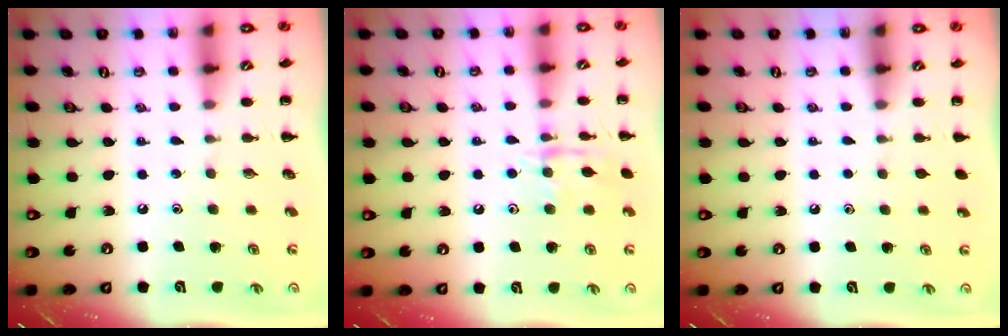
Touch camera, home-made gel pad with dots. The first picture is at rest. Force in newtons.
{"total": 9.3, "press": 9.3, "slide": 0.5}
{"total": 1.1, "press": 1.1, "slide": 0.2}